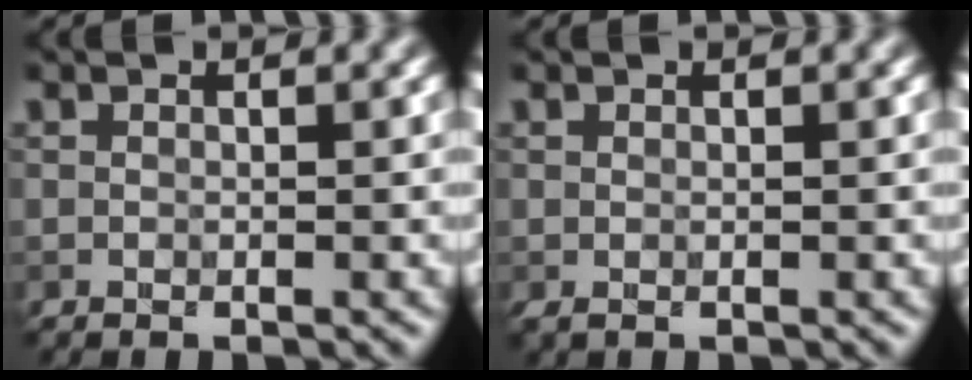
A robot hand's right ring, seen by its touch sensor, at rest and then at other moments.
{"total": 0.8, "force": [-0.2, 0.5, 0.6], "torque": [-0.010, -0.001, -0.002]}